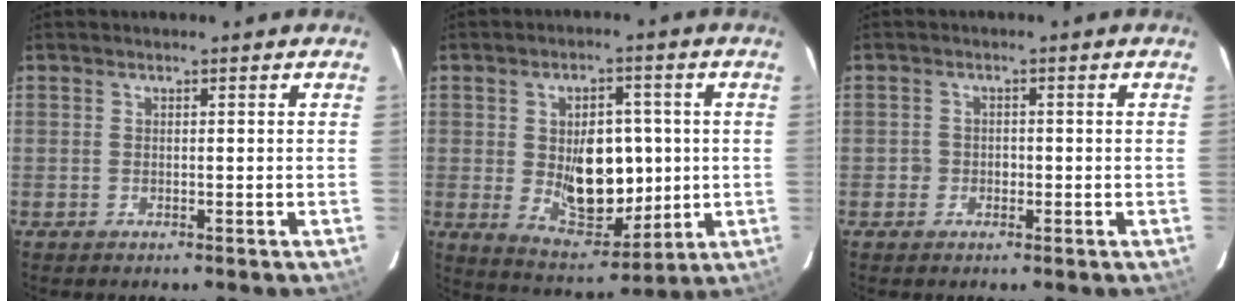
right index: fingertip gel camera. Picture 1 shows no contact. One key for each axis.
{"total": 12.9, "fx": 0.3, "fy": 8.0, "fz": 10.1, "tx": -0.174, "ty": -0.006, "tz": 0.026}
{"total": 2.0, "fx": -0.7, "fy": 1.8, "fz": 0.1, "tx": -0.002, "ty": 0.005, "tz": -0.011}